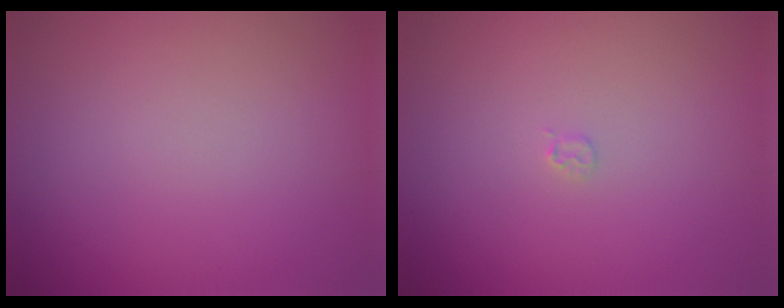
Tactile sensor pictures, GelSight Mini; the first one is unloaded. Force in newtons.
{"total": 0.5, "press": 0.5, "slide": 0.1}